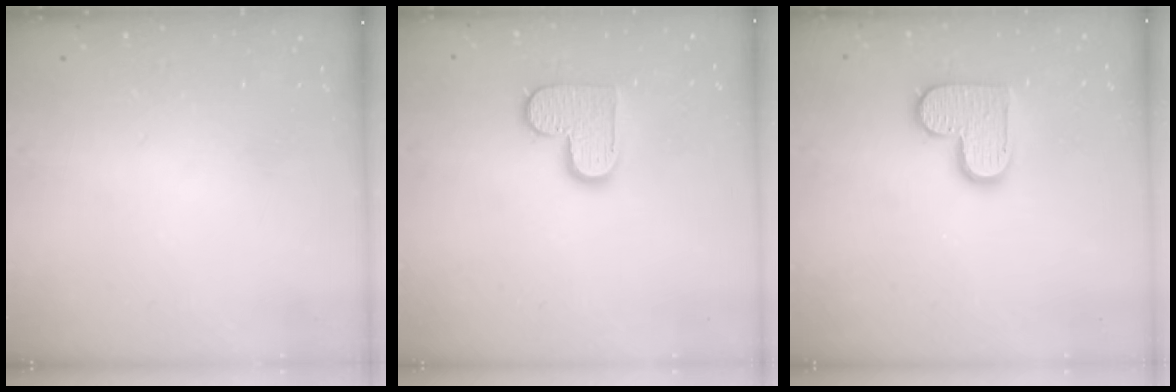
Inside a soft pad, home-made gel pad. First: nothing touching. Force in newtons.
{"total": 11.0, "press": 11.0, "slide": 0.7}
{"total": 11.9, "press": 11.9, "slide": 0.6}